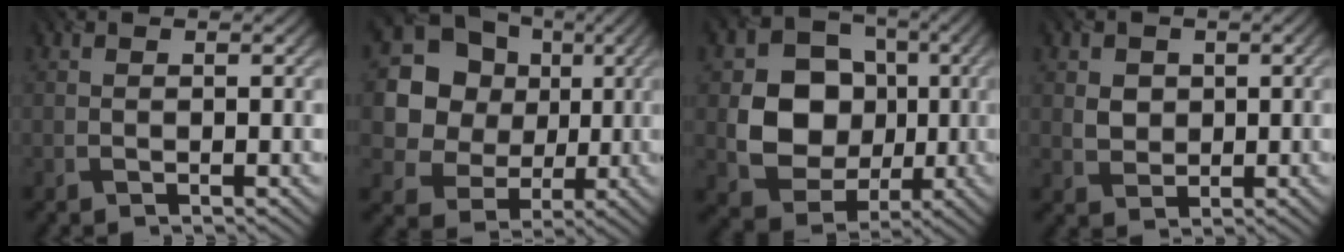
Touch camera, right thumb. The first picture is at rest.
{"total": 14.9, "force": [3.2, 13.3, 5.9], "torque": [-0.204, 0.034, 0.062]}
{"total": 10.9, "force": [0.0, 9.2, 5.8], "torque": [-0.122, -0.012, -0.008]}
{"total": 2.8, "force": [0.8, 2.4, 1.2], "torque": [-0.034, -0.004, 0.011]}